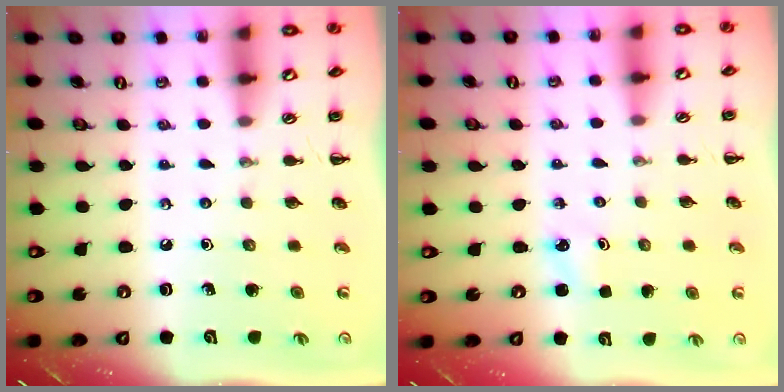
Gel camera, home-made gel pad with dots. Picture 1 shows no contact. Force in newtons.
{"total": 1.4, "press": 1.4, "slide": 0.4}